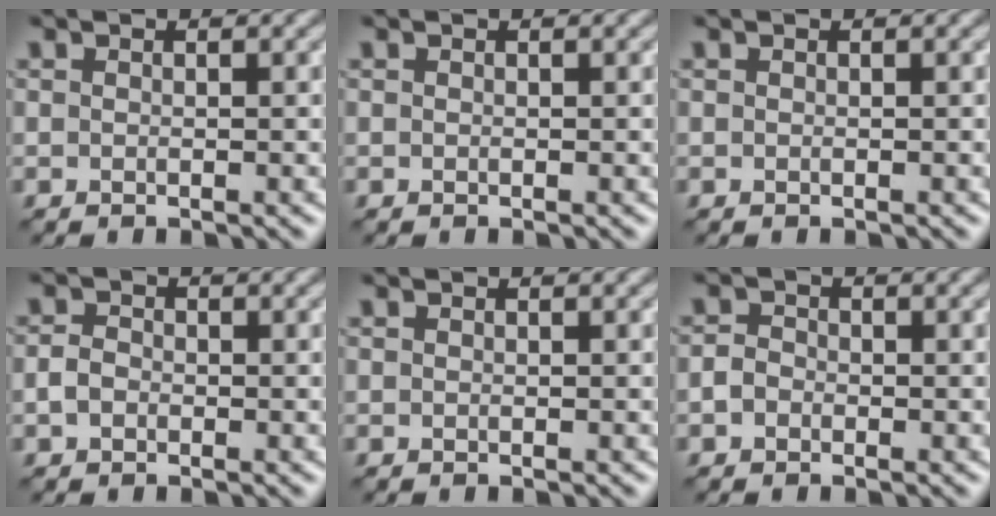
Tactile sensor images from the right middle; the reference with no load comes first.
{"total": 0.0}
{"total": 0.0}
{"total": 1.4, "force": [-0.4, 1.1, 0.8], "torque": [-0.016, 0.002, -0.015]}
{"total": 0.0}
{"total": 1.2, "force": [-0.5, 1.0, 0.5], "torque": [-0.009, 0.002, -0.016]}